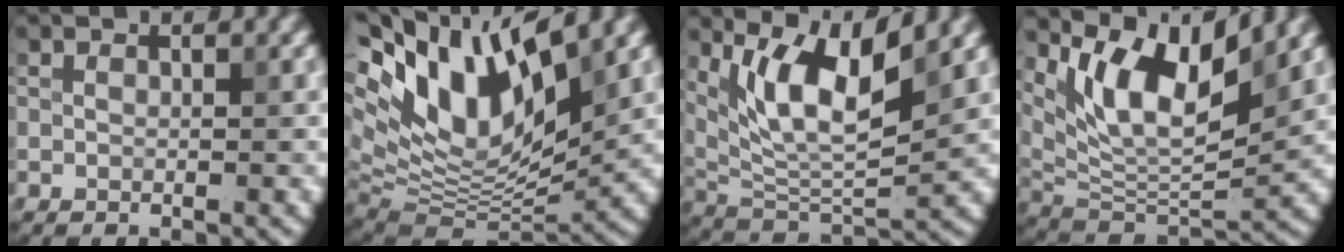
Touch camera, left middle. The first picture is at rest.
{"total": 14.0, "force": [6.2, 5.9, 11.1], "torque": [-0.213, 0.014, 0.113]}
{"total": 7.9, "force": [3.7, 2.5, 6.5], "torque": [-0.126, -0.014, 0.073]}
{"total": 9.3, "force": [5.0, 3.1, 7.1], "torque": [-0.126, -0.010, 0.097]}